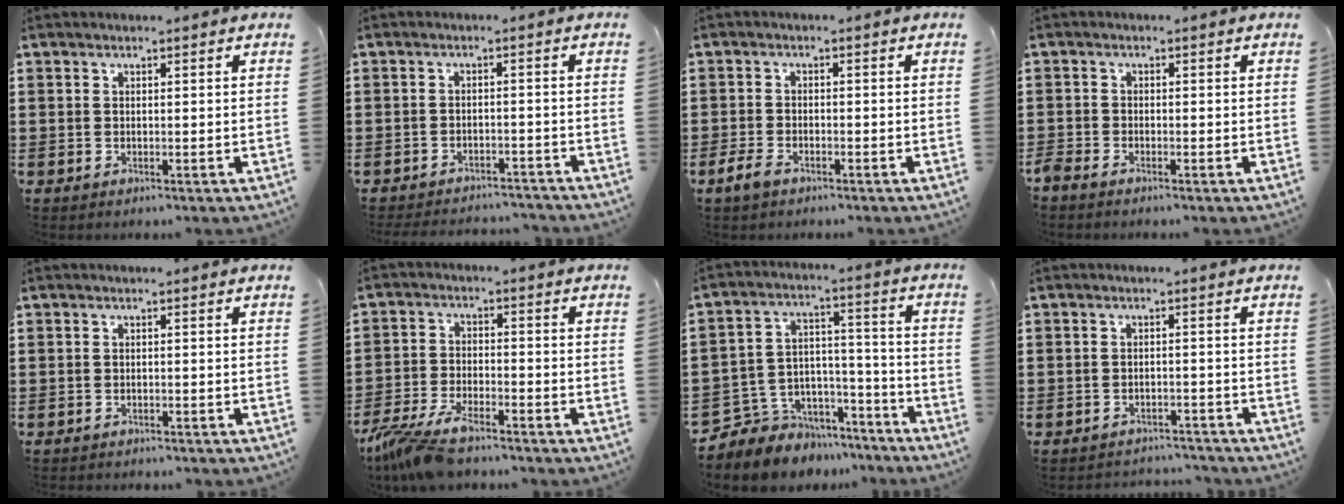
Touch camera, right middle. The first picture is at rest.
{"total": 2.9, "force": [-2.9, 0.2, 0.0], "torque": [-0.008, 0.000, -0.061]}
{"total": 2.9, "force": [-1.8, 1.4, 1.9], "torque": [-0.055, -0.004, -0.040]}
{"total": 1.1, "force": [-1.1, 0.2, 0.3], "torque": [-0.017, -0.005, -0.023]}
{"total": 0.8, "force": [-0.8, 0.0, 0.0], "torque": [-0.003, 0.000, -0.017]}
{"total": 7.0, "force": [-6.0, 1.6, 3.3], "torque": [-0.090, -0.004, -0.119]}
{"total": 5.7, "force": [-4.2, 3.8, -0.6], "torque": [-0.010, 0.007, -0.081]}
{"total": 2.3, "force": [-2.3, 0.2, -0.2], "torque": [-0.005, 0.000, -0.052]}